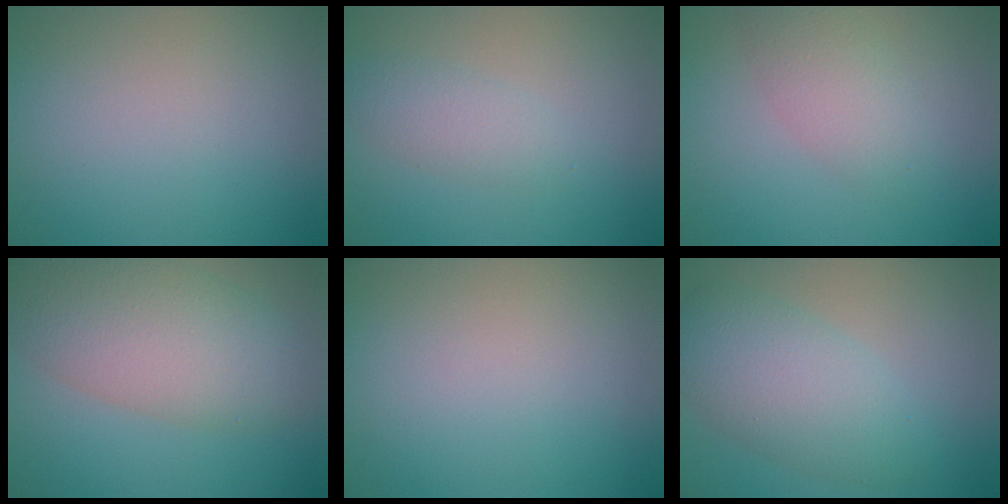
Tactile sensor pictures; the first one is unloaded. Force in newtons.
{"total": 2.0, "press": 2.0, "slide": 0.1}
{"total": 3.0, "press": 3.0, "slide": 0.1}
{"total": 7.7, "press": 7.7, "slide": 0.2}
{"total": 0.0}
{"total": 5.4, "press": 5.4, "slide": 0.1}